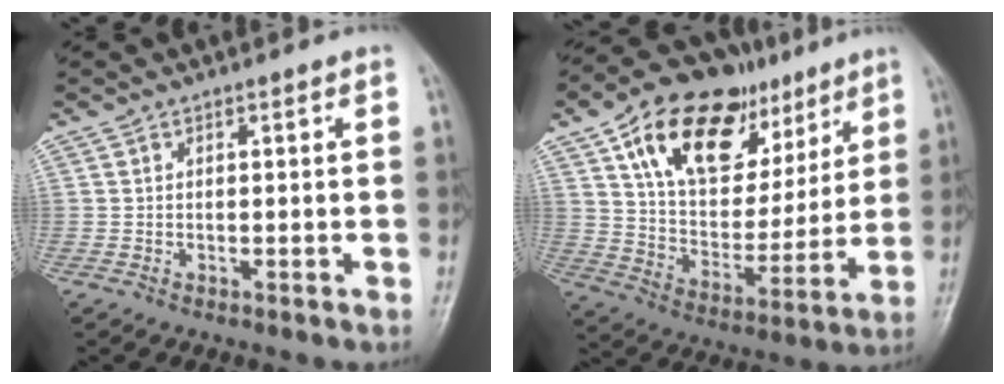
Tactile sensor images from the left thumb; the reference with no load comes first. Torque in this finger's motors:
{"motor_torque": [0.31, 0.45, 1.67, -1.10, 0.37]}